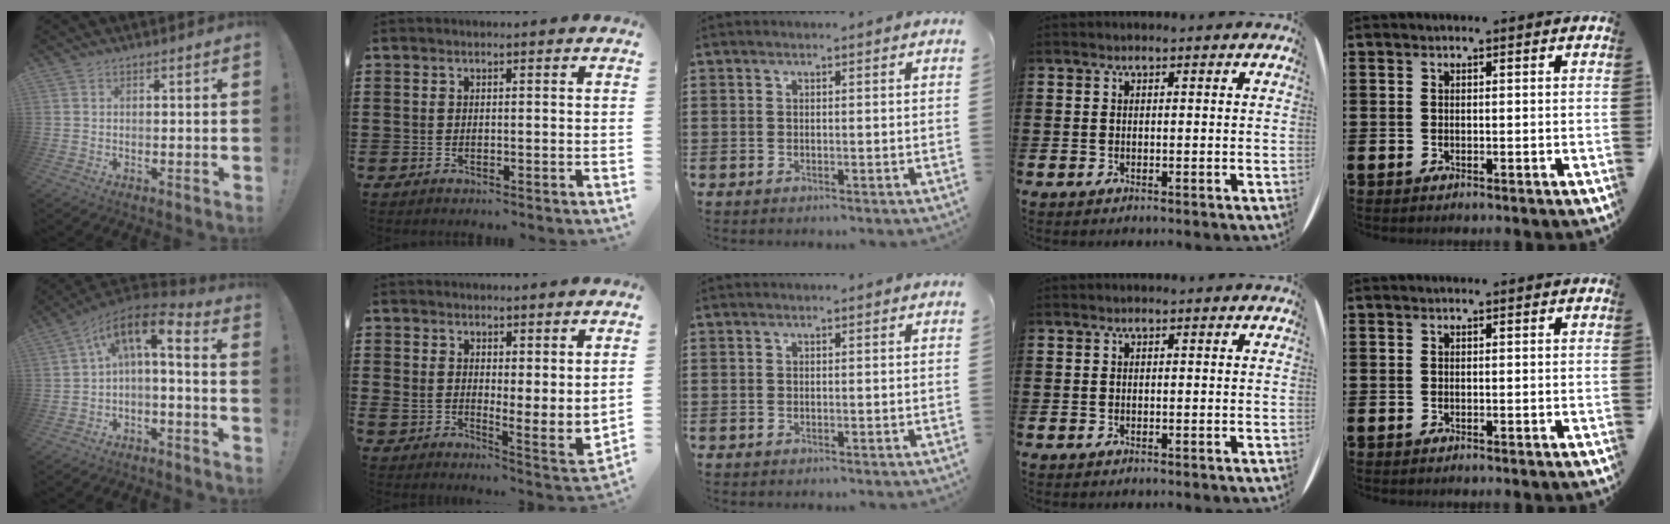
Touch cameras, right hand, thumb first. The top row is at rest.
{"thumb": {"total": 8.2, "force": [1.0, 2.6, 7.7], "torque": [-0.134, -0.010, 0.013]}, "index": {"total": 3.9, "force": [3.8, 0.9, 0.0], "torque": [-0.022, -0.024, 0.070]}}